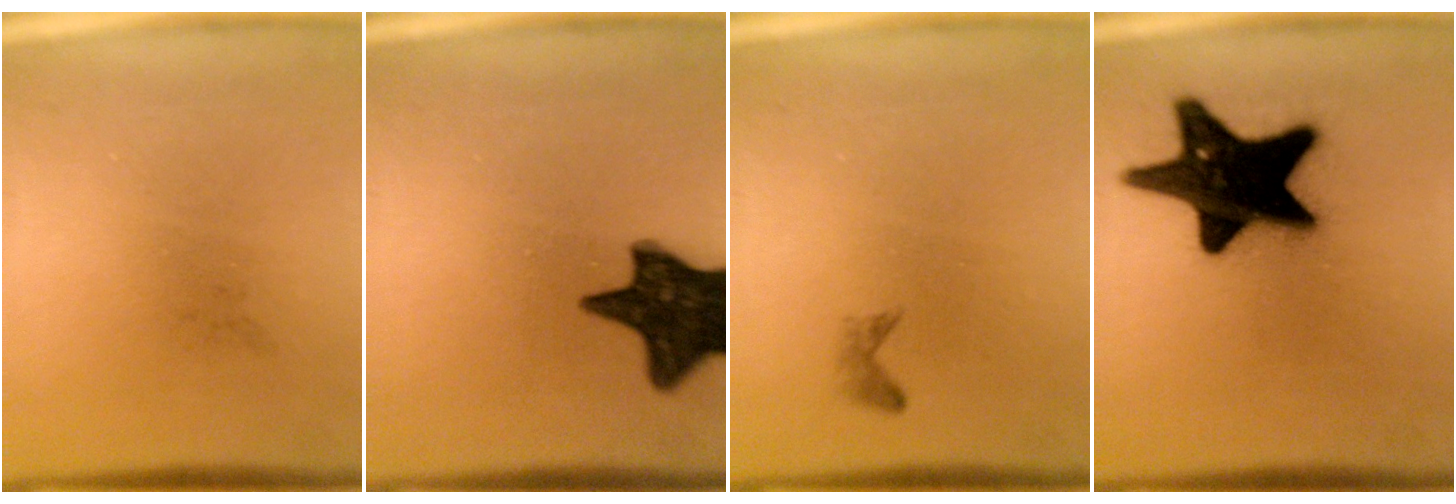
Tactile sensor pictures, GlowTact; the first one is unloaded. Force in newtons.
{"total": 15.0}
{"total": 0.7}
{"total": 19.0}